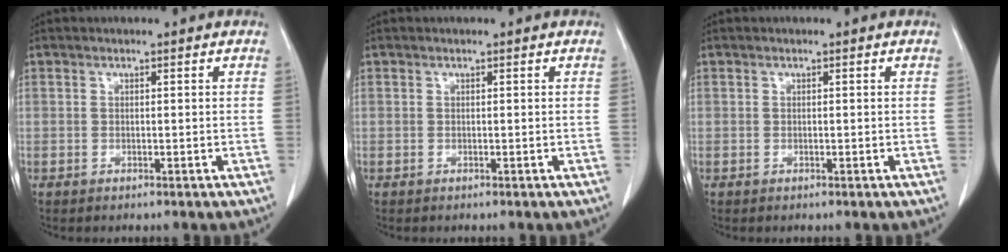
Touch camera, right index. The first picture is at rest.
{"total": 0.0}
{"total": 0.0}